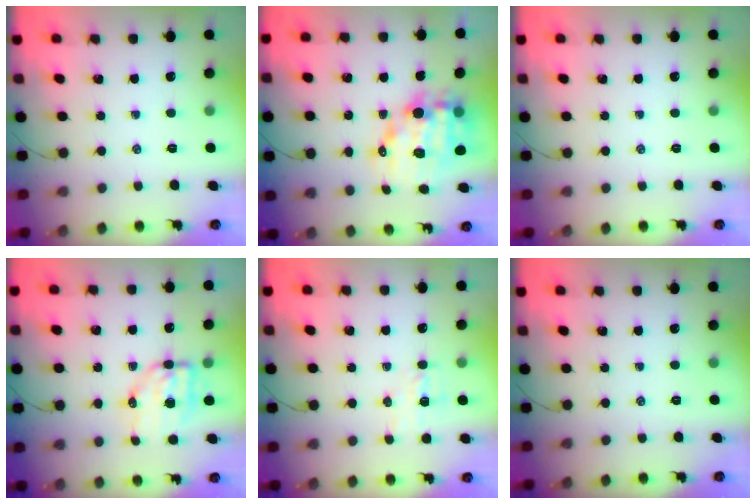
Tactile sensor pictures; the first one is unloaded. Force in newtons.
{"total": 14.3, "press": 13.9, "slide": 3.2}
{"total": 0.0}
{"total": 6.8, "press": 6.6, "slide": 1.4}
{"total": 4.4, "press": 4.3, "slide": 1.1}
{"total": 0.0}